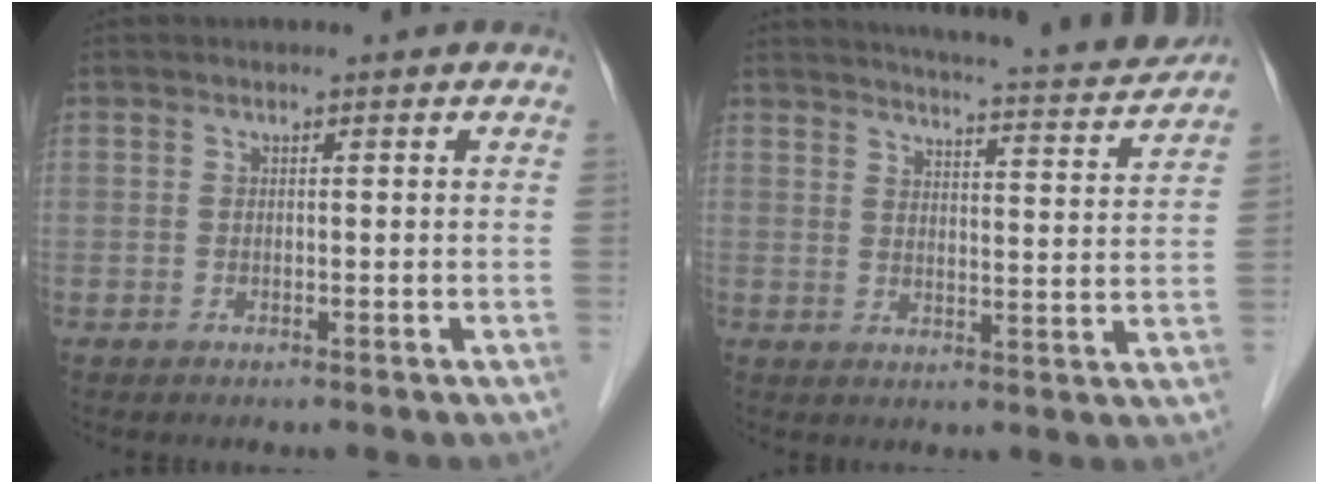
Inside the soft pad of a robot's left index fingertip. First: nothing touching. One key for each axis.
{"total": 14.9, "fx": 14.0, "fy": 0.2, "fz": 5.1, "tx": -0.079, "ty": -0.028, "tz": 0.173}